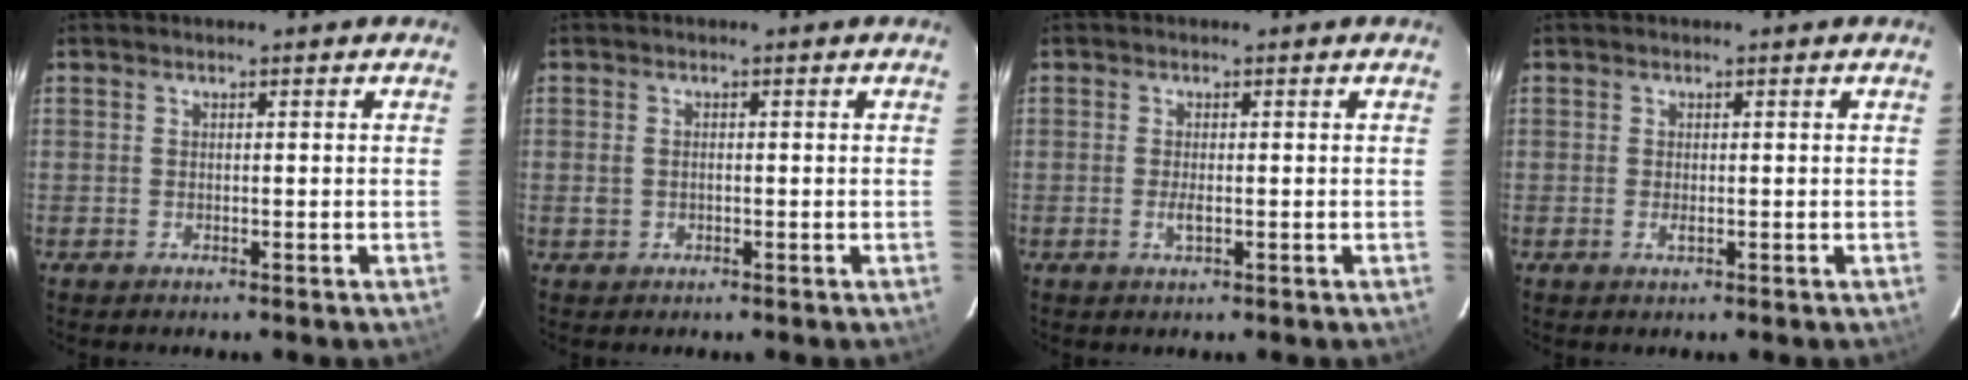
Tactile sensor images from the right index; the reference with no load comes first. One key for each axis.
{"total": 1.7, "fx": -0.3, "fy": 1.2, "fz": 1.1, "tx": -0.023, "ty": 0.001, "tz": -0.005}
{"total": 1.8, "fx": -0.4, "fy": 0.5, "fz": 1.7, "tx": -0.034, "ty": -0.002, "tz": -0.007}
{"total": 1.1, "fx": -0.2, "fy": 0.5, "fz": 0.9, "tx": -0.019, "ty": -0.001, "tz": -0.003}